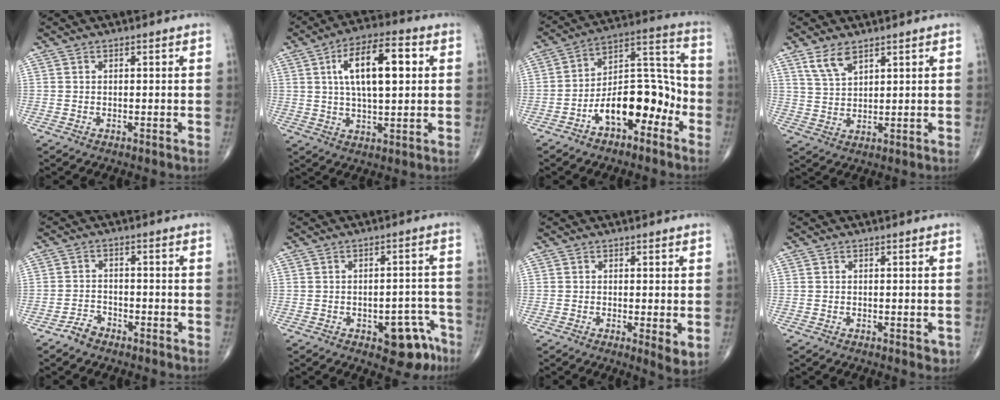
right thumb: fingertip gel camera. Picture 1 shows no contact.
{"total": 14.0, "force": [3.3, 5.7, 12.4], "torque": [-0.199, 0.009, 0.051]}
{"total": 14.6, "force": [-6.3, 7.6, 10.7], "torque": [-0.141, 0.074, -0.106]}
{"total": 5.1, "force": [3.4, 2.1, 3.0], "torque": [-0.056, -0.016, 0.074]}
{"total": 3.0, "force": [-2.4, 1.6, 0.7], "torque": [-0.014, 0.015, -0.045]}
{"total": 8.9, "force": [-4.8, 4.2, 6.2], "torque": [-0.047, 0.040, -0.053]}
{"total": 3.8, "force": [-0.6, 1.0, 3.7], "torque": [-0.063, -0.015, -0.014]}
{"total": 1.5, "force": [-0.6, 0.8, 1.1], "torque": [-0.009, -0.001, -0.007]}